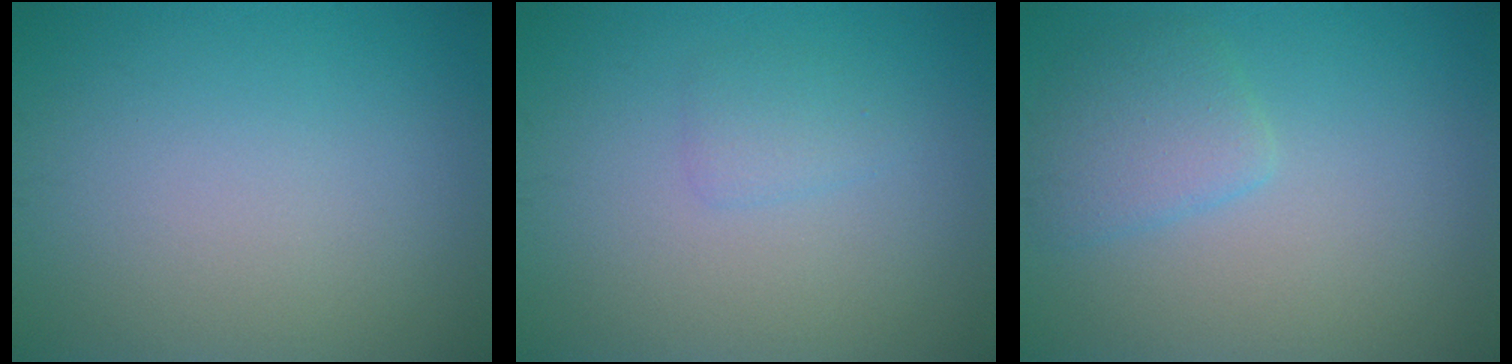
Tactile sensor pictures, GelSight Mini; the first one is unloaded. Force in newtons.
{"total": 1.2, "press": 1.2, "slide": 0.1}
{"total": 2.6, "press": 2.6, "slide": 0.2}